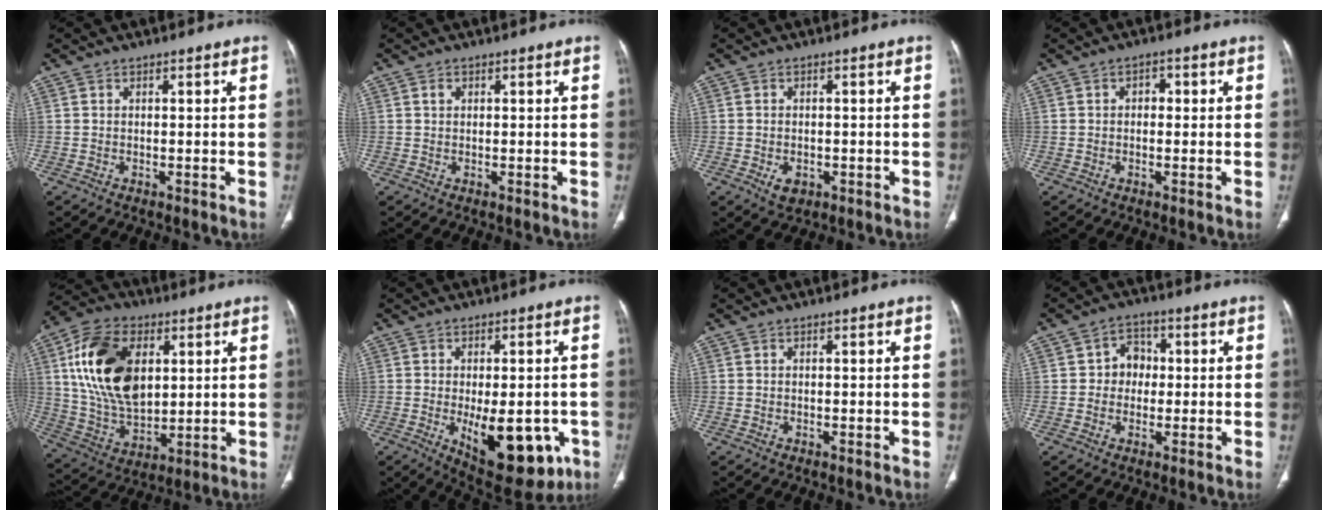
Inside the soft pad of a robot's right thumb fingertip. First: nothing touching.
{"total": 0.9, "force": [0.3, 0.7, 0.5], "torque": [-0.008, 0.003, 0.006]}
{"total": 3.1, "force": [-1.1, 2.1, 2.0], "torque": [-0.028, 0.001, -0.011]}
{"total": 2.1, "force": [0.2, 1.5, 1.4], "torque": [-0.009, 0.007, -0.002]}
{"total": 20.2, "force": [5.2, 12.5, 15.0], "torque": [-0.251, -0.008, 0.101]}
{"total": 16.8, "force": [-5.0, 8.1, 13.8], "torque": [-0.166, -0.008, -0.045]}
{"total": 0.0}
{"total": 5.3, "force": [0.2, 4.7, 2.6], "torque": [-0.008, 0.013, -0.006]}